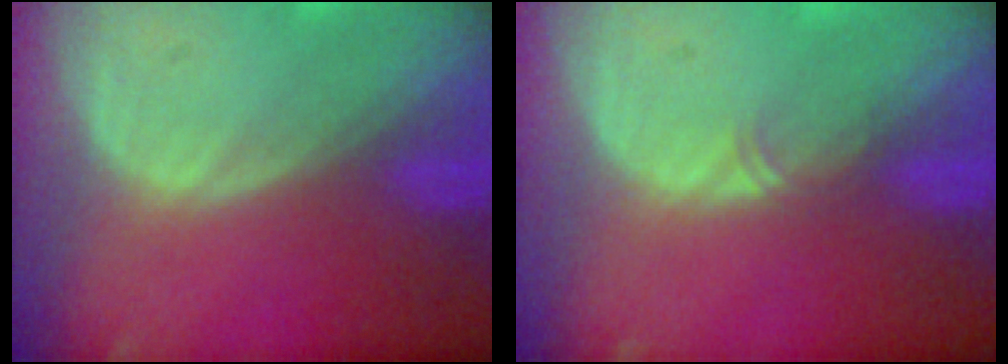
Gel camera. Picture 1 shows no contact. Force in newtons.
{"total": 1.1, "press": 1.0, "slide": 0.6}